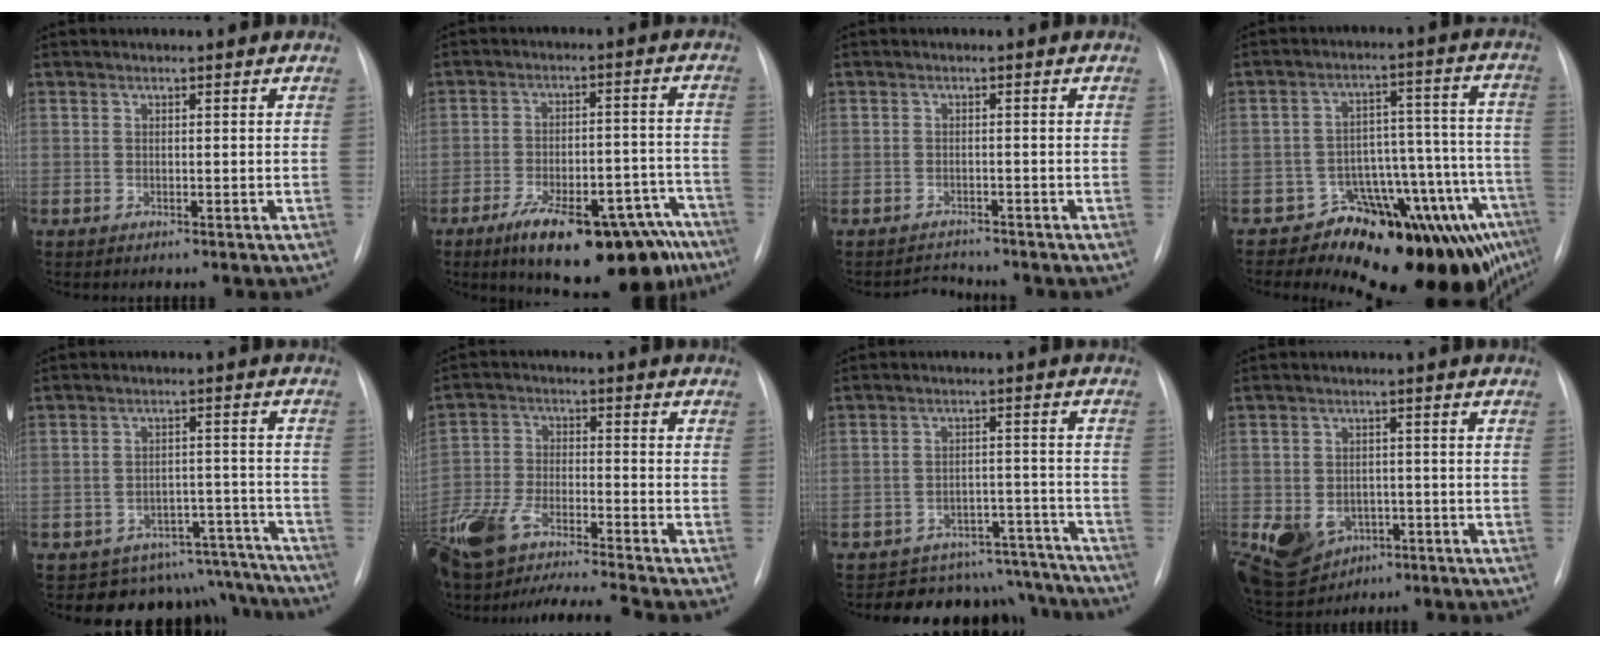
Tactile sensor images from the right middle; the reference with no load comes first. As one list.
[{"total": 20.3, "force": [-14.6, 6.9, 12.3], "torque": [-0.112, 0.040, -0.207]}, {"total": 2.0, "force": [-1.8, 0.5, -0.8], "torque": [0.010, -0.008, -0.029]}, {"total": 15.3, "force": [-10.6, 3.9, 10.3], "torque": [-0.069, 0.066, -0.145]}, {"total": 13.8, "force": [-13.0, 4.5, -0.6], "torque": [0.037, 0.057, -0.156]}, {"total": 15.4, "force": [-12.8, 1.8, 8.3], "torque": [-0.182, -0.003, -0.230]}, {"total": 15.7, "force": [-14.8, 5.0, 1.2], "torque": [-0.001, 0.046, -0.182]}, {"total": 12.8, "force": [-4.8, 10.2, 6.0], "torque": [-0.141, 0.004, -0.061]}]